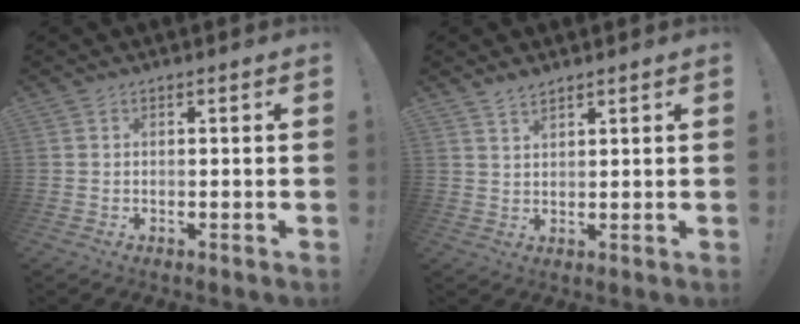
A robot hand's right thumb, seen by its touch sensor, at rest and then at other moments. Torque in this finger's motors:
{"motor_torque": [-0.32, 0.37, 0.22, 0.16, 0.01]}